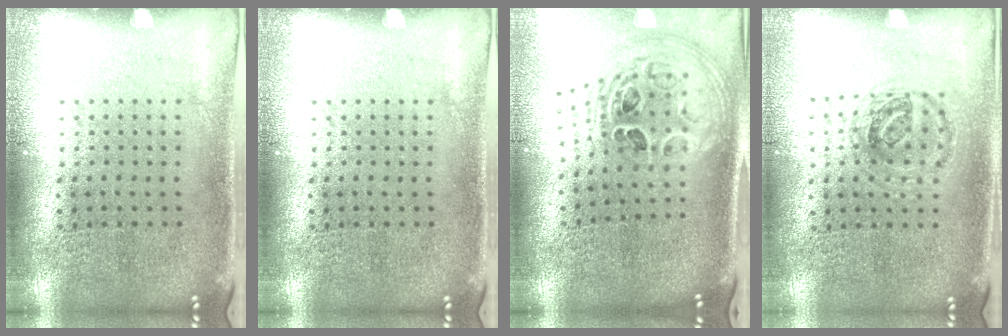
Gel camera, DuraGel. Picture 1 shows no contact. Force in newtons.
{"total": 0.0}
{"total": 1.7, "press": 1.5, "slide": 0.9}
{"total": 1.0, "press": 0.9, "slide": 0.1}